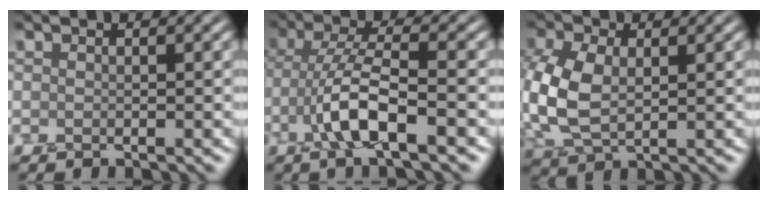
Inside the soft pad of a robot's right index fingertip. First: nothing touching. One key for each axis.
{"total": 5.9, "fx": -2.6, "fy": 1.4, "fz": 5.2, "tx": -0.107, "ty": 0.006, "tz": -0.056}
{"total": 6.8, "fx": 0.1, "fy": 4.3, "fz": 5.3, "tx": -0.142, "ty": -0.001, "tz": 0.000}